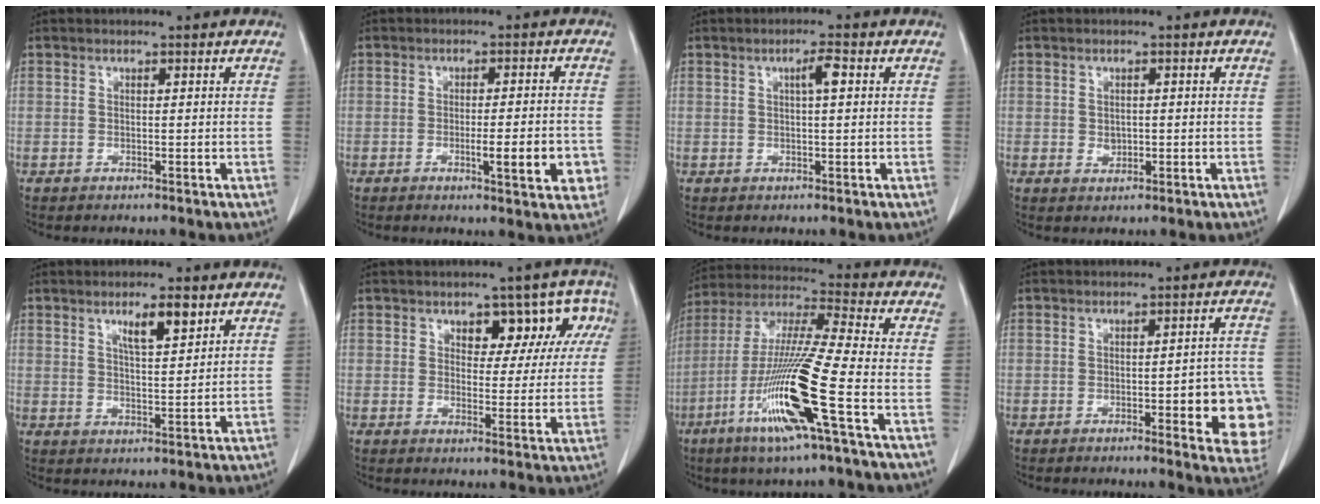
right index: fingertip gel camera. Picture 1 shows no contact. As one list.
[{"total": 7.1, "force": [-2.0, 1.1, 6.7], "torque": [-0.085, -0.004, -0.023]}, {"total": 2.9, "force": [0.6, 0.3, 2.8], "torque": [-0.049, 0.007, 0.010]}, {"total": 1.6, "force": [-0.1, 1.2, 1.1], "torque": [-0.017, 0.001, 0.005]}, {"total": 5.3, "force": [3.1, 1.0, 4.2], "torque": [-0.073, -0.001, 0.052]}, {"total": 8.3, "force": [3.7, 4.8, 5.7], "torque": [-0.046, 0.029, 0.045]}, {"total": 16.9, "force": [-6.6, -0.7, 15.6], "torque": [-0.322, -0.023, -0.130]}, {"total": 10.3, "force": [-3.2, 2.4, 9.5], "torque": [-0.077, 0.011, -0.035]}]